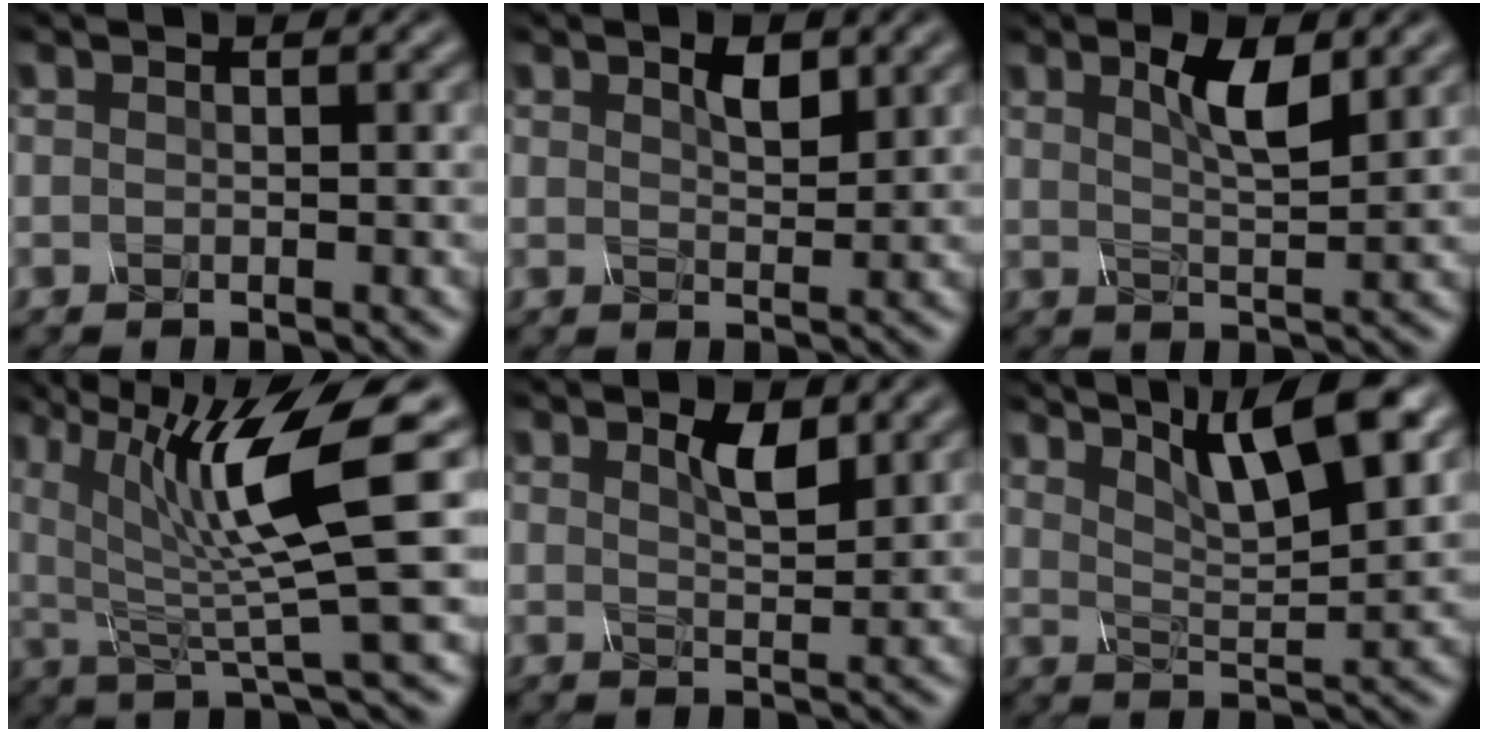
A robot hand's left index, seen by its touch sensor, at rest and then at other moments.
{"total": 1.0, "force": [0.9, -0.3, 0.4], "torque": [-0.017, 0.002, 0.038]}
{"total": 2.6, "force": [1.3, 0.1, 2.3], "torque": [-0.054, 0.000, 0.047]}
{"total": 7.6, "force": [2.1, 1.2, 7.2], "torque": [-0.133, -0.006, 0.061]}
{"total": 1.5, "force": [1.0, -0.1, 1.1], "torque": [-0.029, 0.003, 0.041]}
{"total": 7.2, "force": [4.7, 0.9, 5.4], "torque": [-0.083, 0.017, 0.095]}